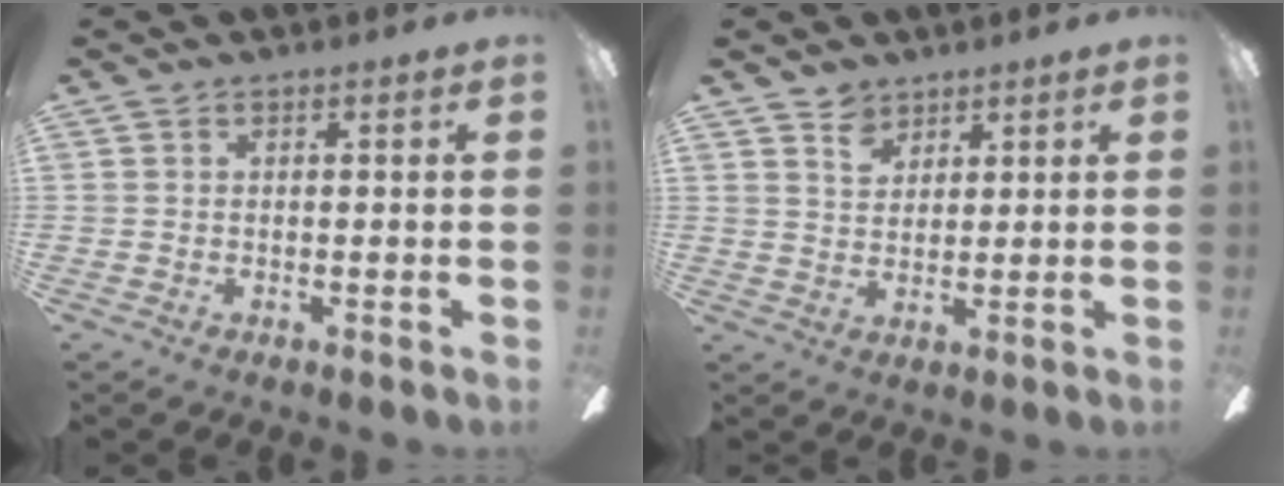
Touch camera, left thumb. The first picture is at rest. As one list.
[{"total": 4.5, "force": [3.6, 2.6, 0.8], "torque": [-0.011, -0.012, 0.065]}]